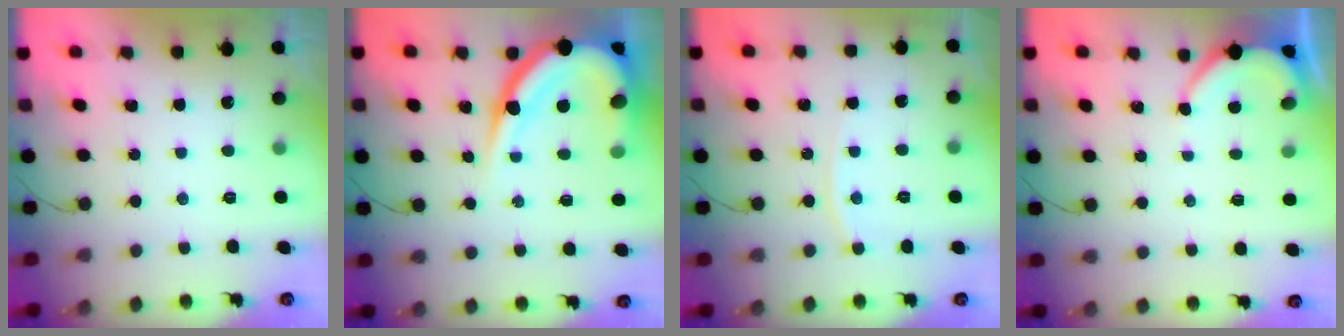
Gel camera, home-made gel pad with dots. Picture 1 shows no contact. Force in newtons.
{"total": 18.4, "press": 18.3, "slide": 2.0}
{"total": 5.2, "press": 5.2, "slide": 0.7}
{"total": 3.1, "press": 3.0, "slide": 0.4}